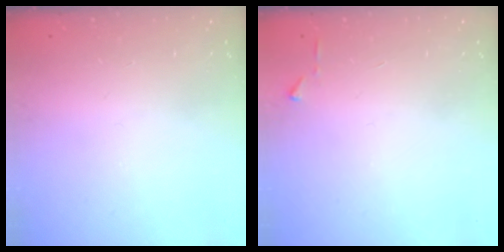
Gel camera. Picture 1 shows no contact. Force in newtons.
{"total": 3.9, "press": 3.9, "slide": 0.5}